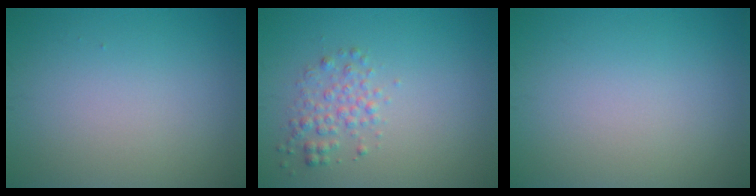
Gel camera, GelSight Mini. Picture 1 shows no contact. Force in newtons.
{"total": 2.2, "press": 2.2, "slide": 0.1}
{"total": 0.0}